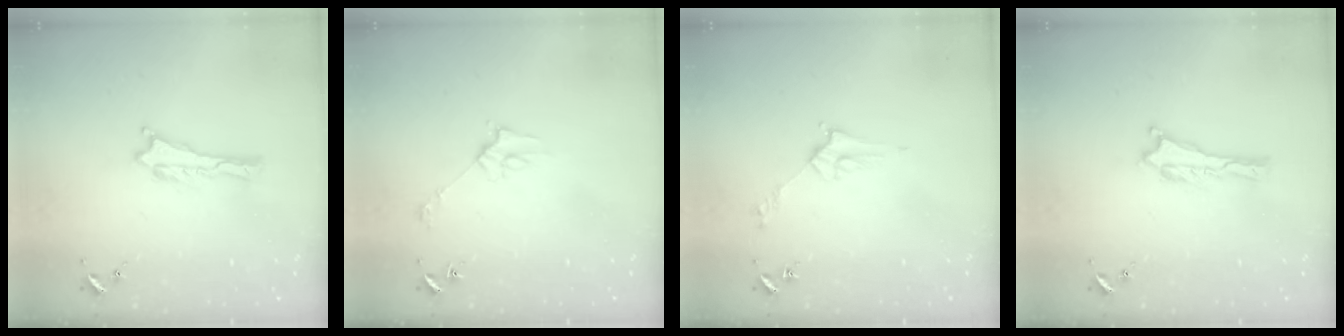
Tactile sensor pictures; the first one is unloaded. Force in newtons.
{"total": 2.8, "press": 2.8, "slide": 0.2}
{"total": 2.8, "press": 2.8, "slide": 0.3}
{"total": 0.0}